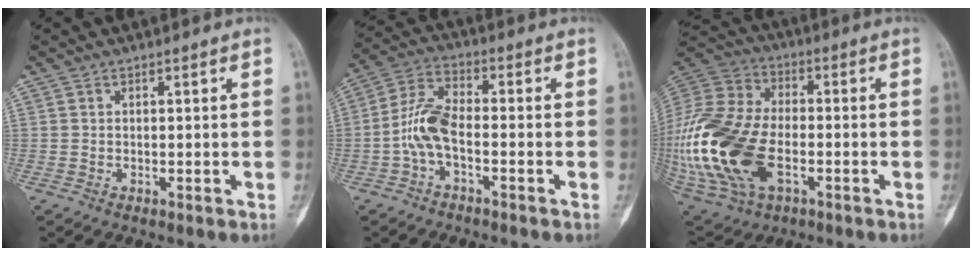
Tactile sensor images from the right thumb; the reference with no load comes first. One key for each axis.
{"total": 7.5, "fx": -2.1, "fy": 3.3, "fz": 6.4, "tx": -0.137, "ty": 0.027, "tz": -0.051}
{"total": 30.2, "fx": -6.4, "fy": 18.3, "fz": 23.2, "tx": -0.583, "ty": -0.018, "tz": -0.108}